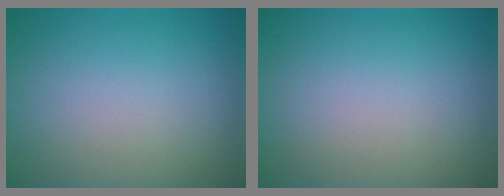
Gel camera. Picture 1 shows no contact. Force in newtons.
{"total": 0.0}